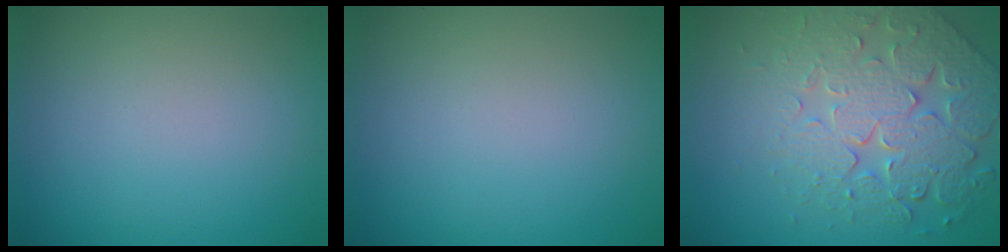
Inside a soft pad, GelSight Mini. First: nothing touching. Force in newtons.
{"total": 0.0}
{"total": 6.4, "press": 5.5, "slide": 3.4}